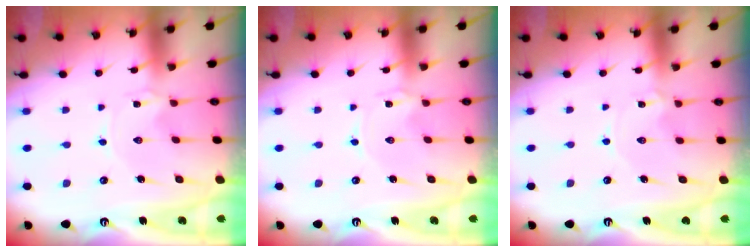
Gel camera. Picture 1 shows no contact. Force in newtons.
{"total": 0.0}
{"total": 1.1, "press": 1.1, "slide": 0.2}